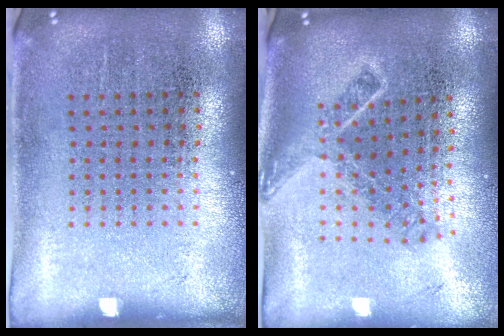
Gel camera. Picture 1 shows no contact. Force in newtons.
{"total": 1.9, "press": 1.4, "slide": 1.3}